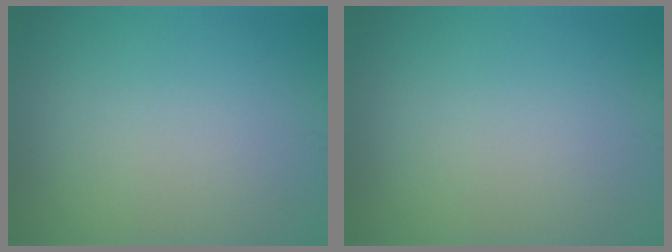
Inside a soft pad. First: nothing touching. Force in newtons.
{"total": 0.0}